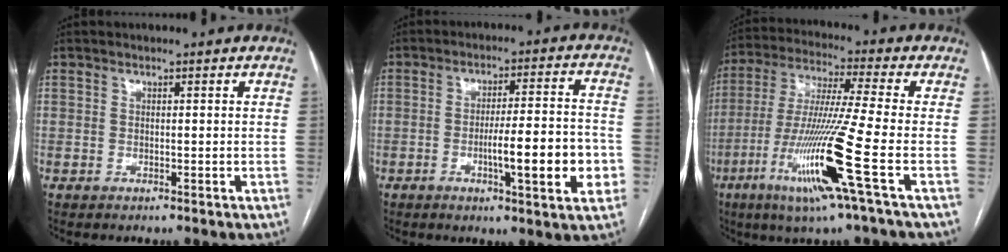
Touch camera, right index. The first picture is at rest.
{"total": 11.6, "force": [-3.1, 1.3, 11.1], "torque": [-0.164, 0.004, -0.044]}
{"total": 16.1, "force": [-5.9, -1.8, 14.9], "torque": [-0.303, -0.029, -0.116]}